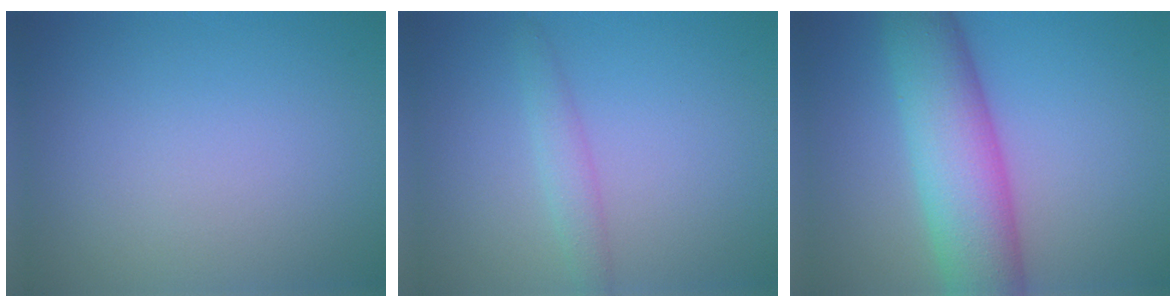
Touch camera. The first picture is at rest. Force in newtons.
{"total": 1.7, "press": 1.7, "slide": 0.1}
{"total": 8.9, "press": 8.9, "slide": 0.2}